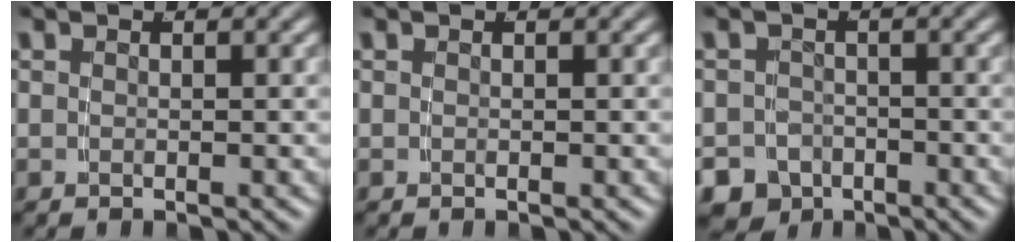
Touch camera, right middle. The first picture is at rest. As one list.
[{"total": 0.0}, {"total": 7.4, "force": [-4.6, 5.6, 1.7], "torque": [-0.024, -0.030, -0.075]}]